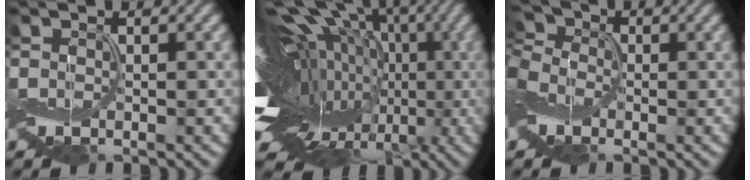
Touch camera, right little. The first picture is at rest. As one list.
[{"total": 20.9, "force": [2.6, 13.9, 15.4], "torque": [-0.227, 0.042, -0.010]}, {"total": 6.7, "force": [-1.8, 5.2, 3.8], "torque": [-0.103, -0.003, -0.045]}]